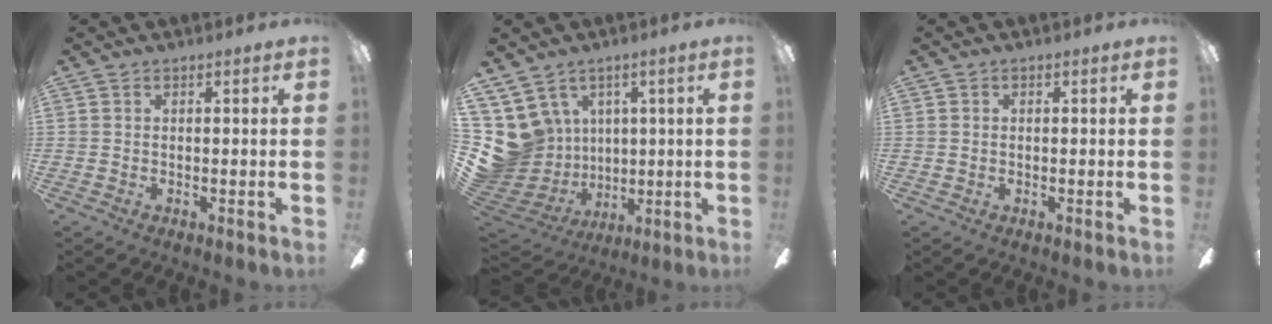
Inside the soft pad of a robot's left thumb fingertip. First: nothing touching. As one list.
[{"total": 13.9, "force": [3.4, 12.6, 4.9], "torque": [-0.147, -0.041, 0.080]}, {"total": 0.0}]